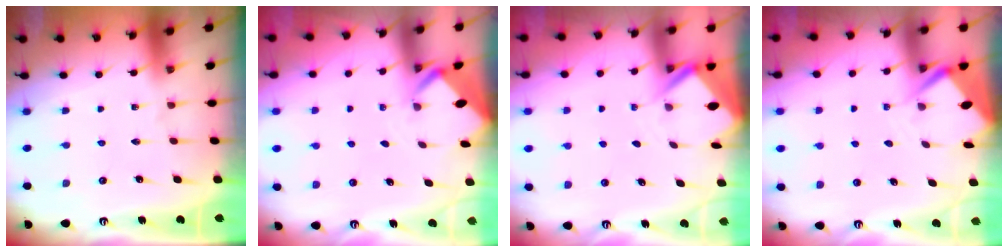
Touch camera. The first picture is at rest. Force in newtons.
{"total": 2.2, "press": 2.2, "slide": 0.2}
{"total": 3.0, "press": 3.0, "slide": 0.3}
{"total": 3.6, "press": 3.6, "slide": 0.3}